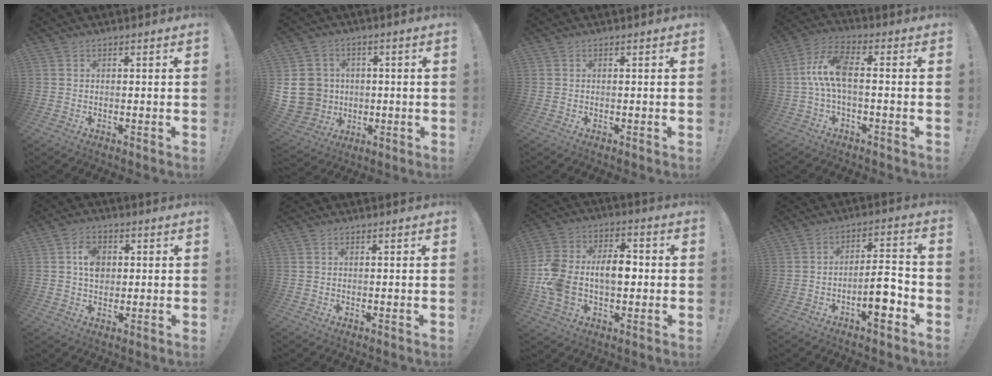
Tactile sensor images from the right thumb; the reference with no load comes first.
{"total": 12.6, "force": [-0.3, 11.7, 4.7], "torque": [-0.092, 0.013, 0.007]}
{"total": 0.0}
{"total": 10.1, "force": [-0.2, 4.0, 9.3], "torque": [-0.186, 0.002, -0.004]}
{"total": 6.8, "force": [1.3, 5.2, 4.2], "torque": [-0.054, 0.003, 0.023]}
{"total": 0.0}
{"total": 16.0, "force": [-0.8, 10.9, 11.8], "torque": [-0.245, 0.006, -0.019]}
{"total": 12.3, "force": [-5.4, 3.6, 10.4], "torque": [-0.150, 0.029, -0.092]}